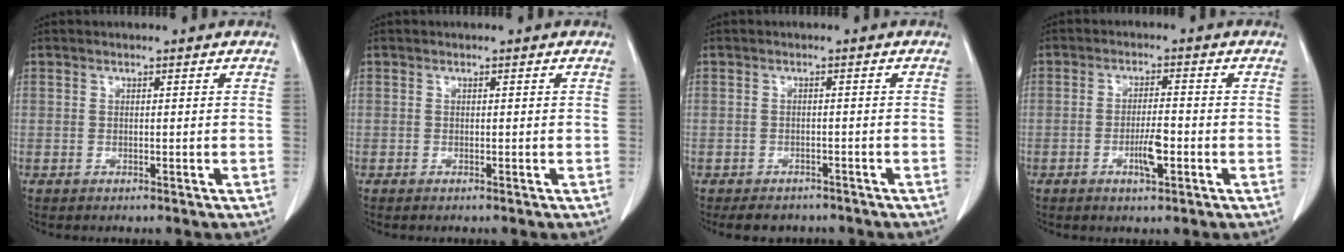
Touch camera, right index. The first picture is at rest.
{"total": 0.0}
{"total": 5.0, "force": [-4.2, 2.4, 1.3], "torque": [-0.015, 0.003, -0.050]}
{"total": 4.3, "force": [-1.5, 0.8, 3.9], "torque": [-0.070, 0.000, -0.025]}